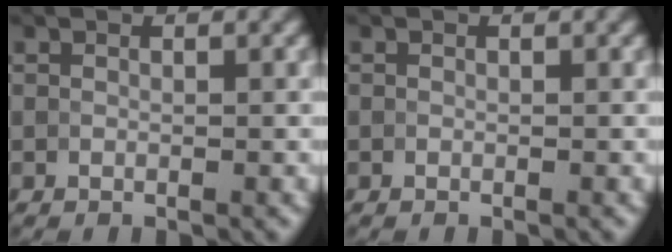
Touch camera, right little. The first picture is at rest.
{"total": 0.7, "force": [-0.3, -0.4, -0.5], "torque": [0.004, 0.003, 0.003]}